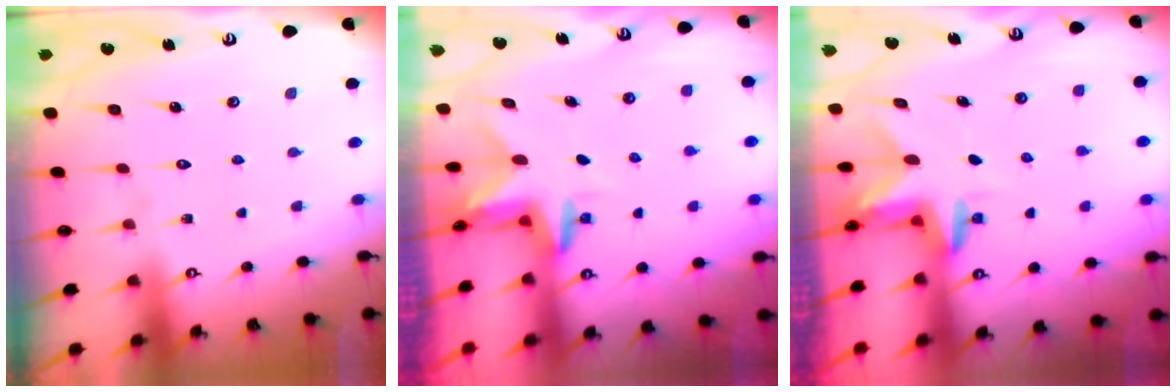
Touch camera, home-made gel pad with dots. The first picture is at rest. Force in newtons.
{"total": 3.0, "press": 3.0, "slide": 0.2}
{"total": 3.0, "press": 3.0, "slide": 0.2}